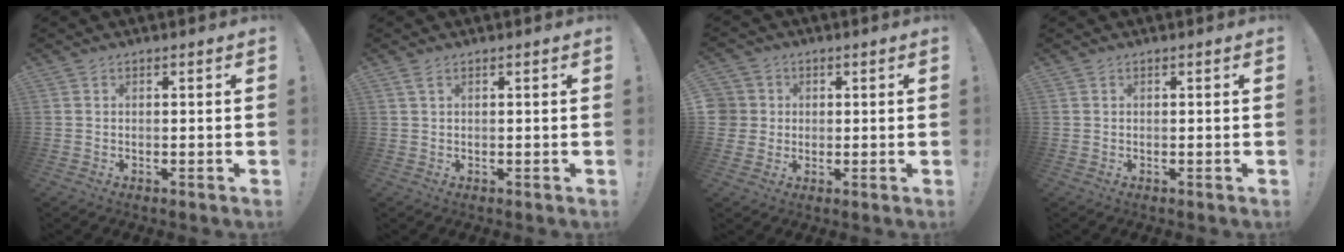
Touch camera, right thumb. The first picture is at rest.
{"total": 1.2, "force": [0.7, 0.2, 1.0], "torque": [-0.019, -0.001, 0.012]}
{"total": 5.6, "force": [0.8, 5.5, 0.9], "torque": [-0.014, -0.005, 0.016]}
{"total": 0.0}